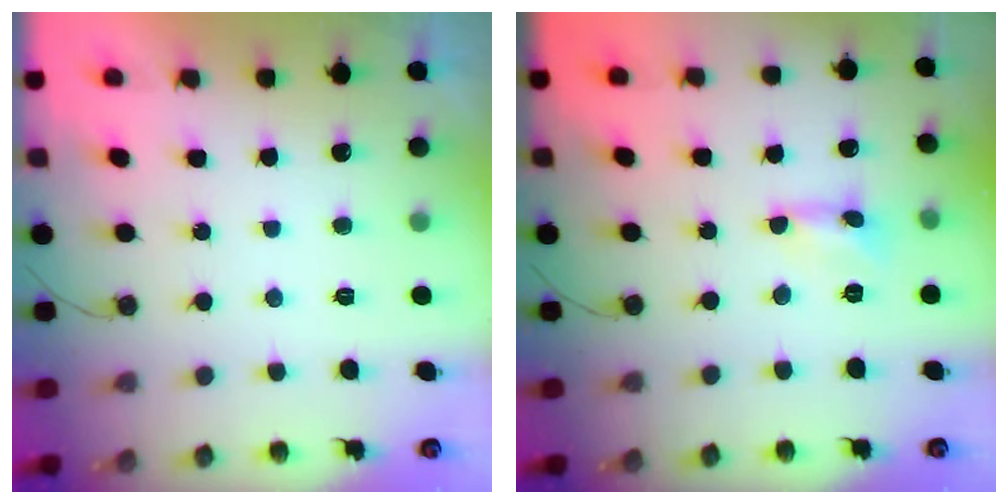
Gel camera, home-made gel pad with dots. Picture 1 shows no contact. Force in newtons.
{"total": 0.6, "press": 0.6, "slide": 0.0}